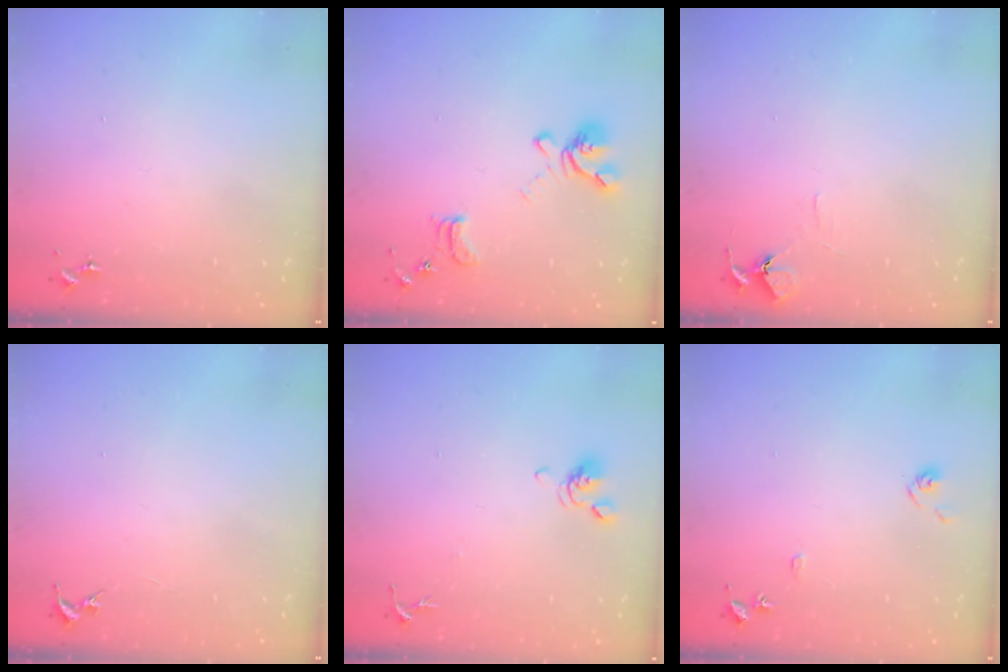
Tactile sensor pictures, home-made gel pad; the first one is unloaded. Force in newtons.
{"total": 14.2, "press": 14.1, "slide": 1.6}
{"total": 5.8, "press": 5.8, "slide": 0.6}
{"total": 0.0}
{"total": 6.9, "press": 6.7, "slide": 1.6}
{"total": 7.2, "press": 7.2, "slide": 0.7}